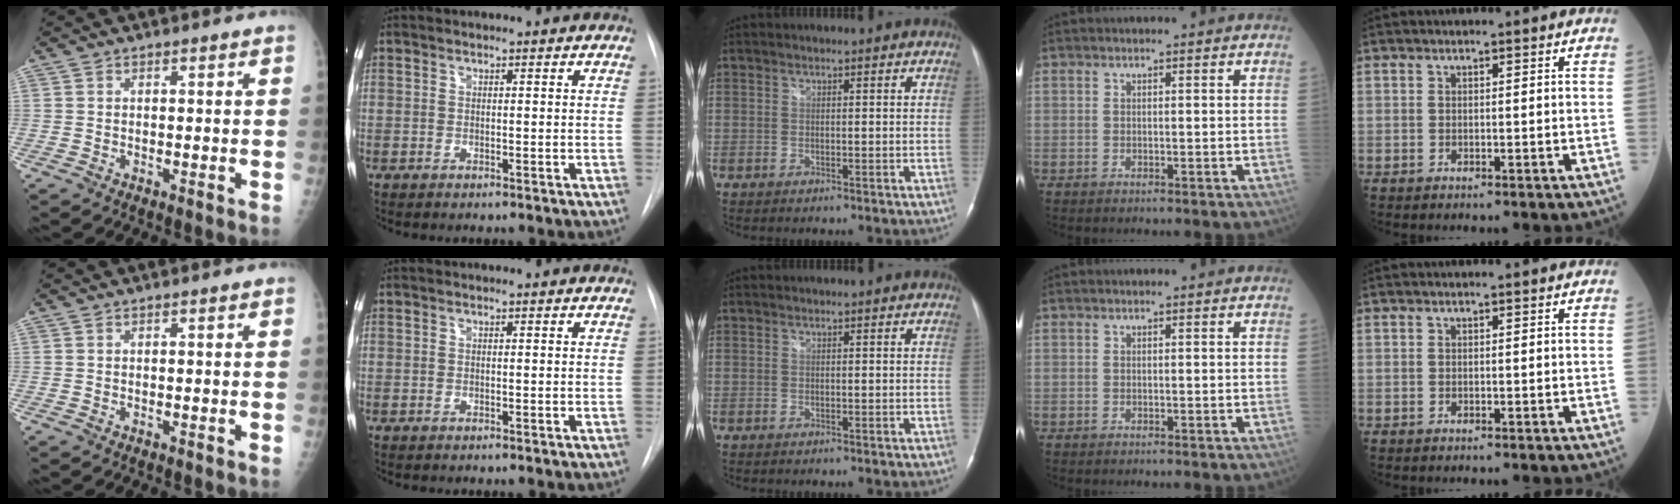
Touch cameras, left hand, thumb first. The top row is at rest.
{}